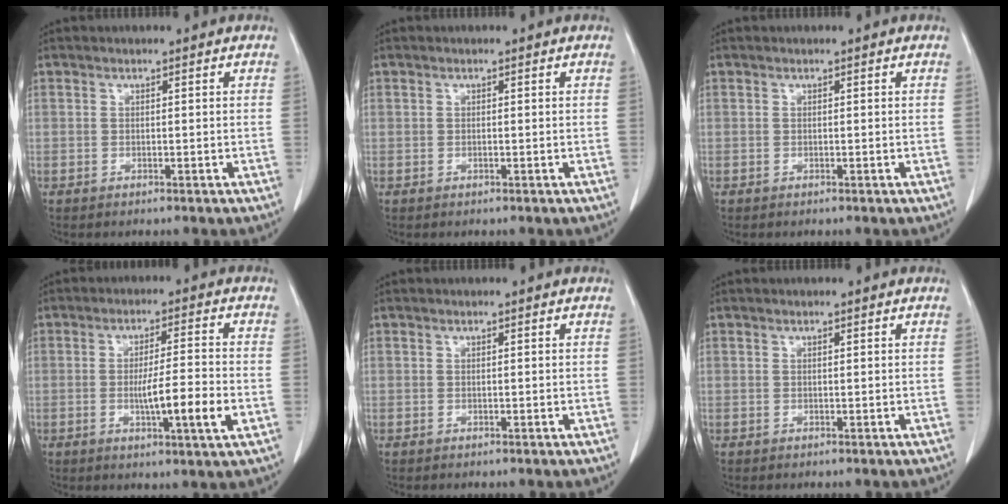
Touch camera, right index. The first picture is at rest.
{"total": 0.0}
{"total": 0.0}
{"total": 8.6, "force": [-1.9, 0.0, 8.4], "torque": [-0.139, -0.009, -0.034]}
{"total": 0.0}
{"total": 0.0}